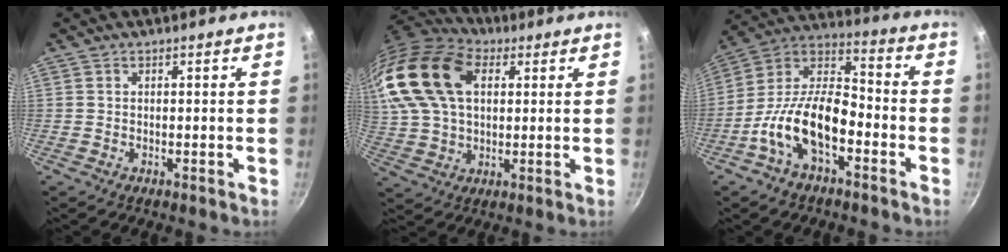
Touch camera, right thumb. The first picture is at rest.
{"total": 23.8, "force": [7.3, 15.5, 16.5], "torque": [-0.342, 0.012, 0.128]}
{"total": 16.4, "force": [-6.3, 8.4, 12.6], "torque": [-0.214, 0.059, -0.137]}